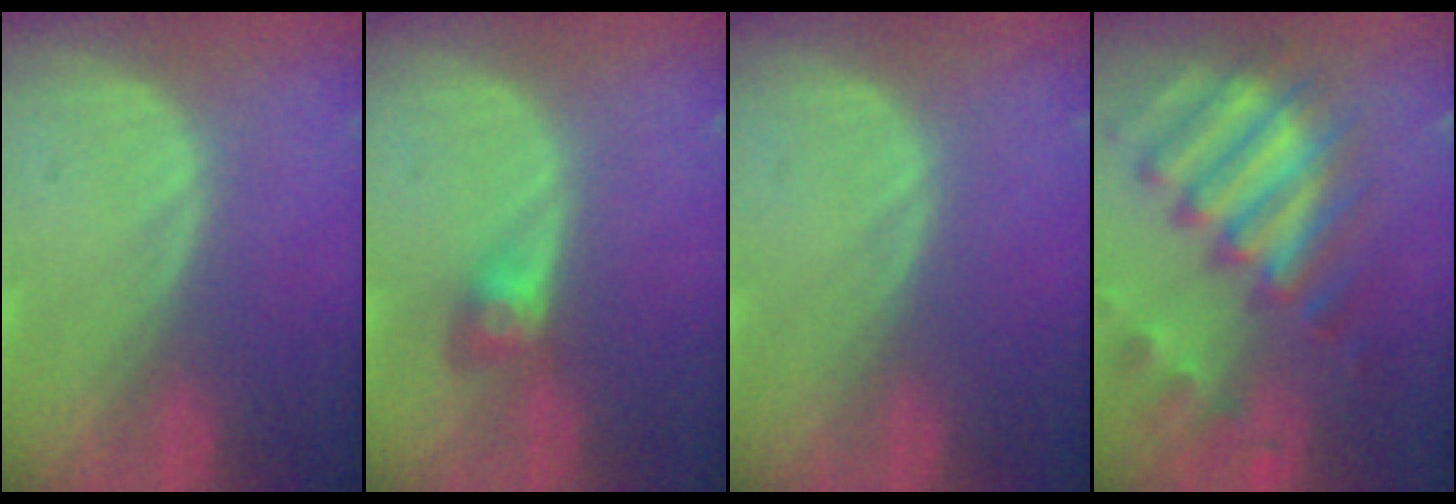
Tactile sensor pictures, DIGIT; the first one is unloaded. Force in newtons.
{"total": 3.1, "press": 2.7, "slide": 1.4}
{"total": 0.0}
{"total": 11.8, "press": 10.2, "slide": 5.9}